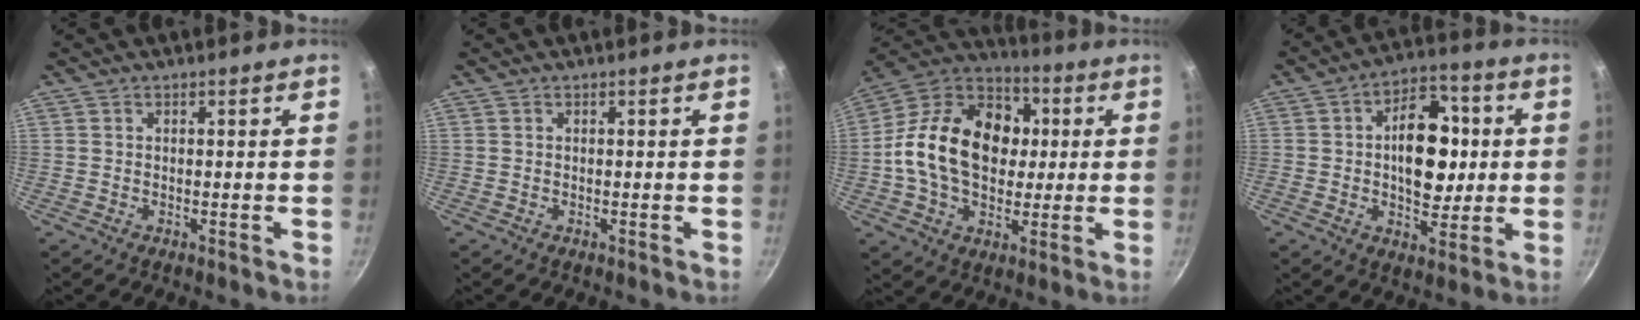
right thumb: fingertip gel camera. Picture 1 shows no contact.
{"total": 0.0}
{"total": 22.3, "force": [1.4, 16.2, 15.3], "torque": [-0.230, 0.029, 0.012]}
{"total": 14.5, "force": [0.7, 9.5, 11.0], "torque": [-0.113, 0.014, 0.004]}